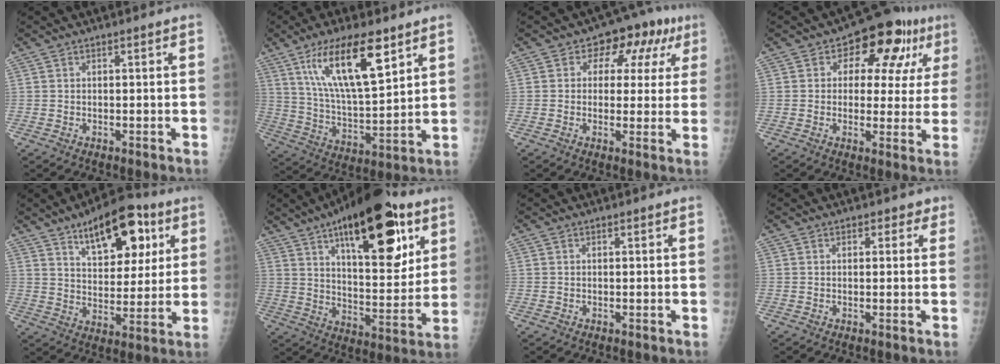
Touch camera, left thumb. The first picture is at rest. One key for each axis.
{"total": 16.8, "fx": 9.1, "fy": 5.1, "fz": 13.2, "tx": -0.216, "ty": -0.042, "tz": 0.170}
{"total": 10.0, "fx": 3.5, "fy": 7.0, "fz": 6.1, "tx": -0.019, "ty": 0.013, "tz": 0.036}
{"total": 12.5, "fx": 4.7, "fy": 7.7, "fz": 8.7, "tx": -0.053, "ty": 0.008, "tz": 0.055}
{"total": 16.3, "fx": 8.3, "fy": 8.0, "fz": 11.5, "tx": -0.120, "ty": -0.028, "tz": 0.127}
{"total": 25.2, "fx": 12.7, "fy": 10.1, "fz": 19.3, "tx": -0.250, "ty": -0.041, "tz": 0.196}
{"total": 0.0}
{"total": 1.8, "fx": 1.0, "fy": 1.3, "fz": 0.6, "tx": 0.015, "ty": -0.002, "tz": 0.006}